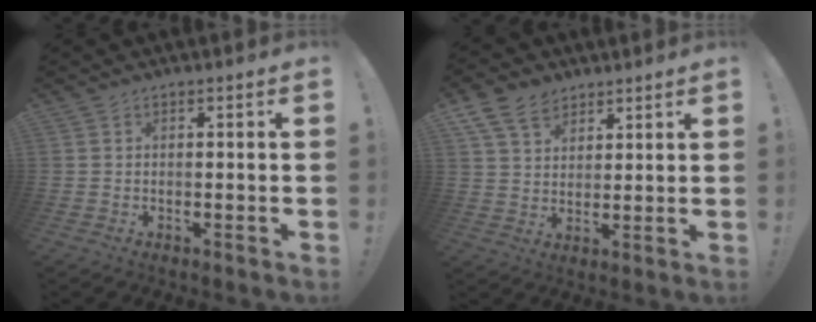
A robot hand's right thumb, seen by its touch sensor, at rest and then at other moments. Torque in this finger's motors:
{"motor_torque": [0.33, 0.60, 0.49, 0.30, 0.19]}